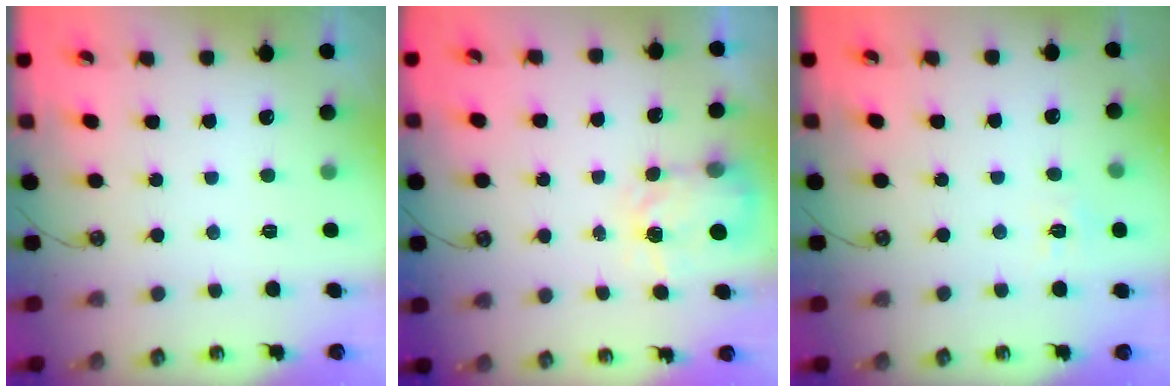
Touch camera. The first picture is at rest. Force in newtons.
{"total": 4.0, "press": 3.9, "slide": 0.7}
{"total": 5.5, "press": 5.4, "slide": 0.6}